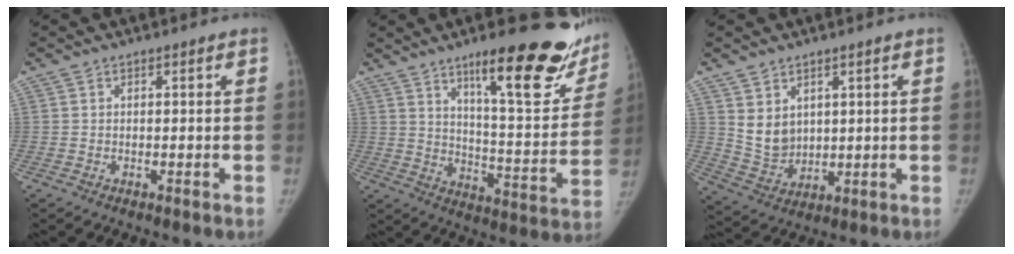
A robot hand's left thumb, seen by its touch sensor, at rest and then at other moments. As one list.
[{"total": 24.9, "force": [15.0, 6.4, 18.8], "torque": [-0.213, -0.075, 0.220]}, {"total": 6.4, "force": [2.5, 4.8, 3.3], "torque": [-0.040, -0.022, 0.067]}]